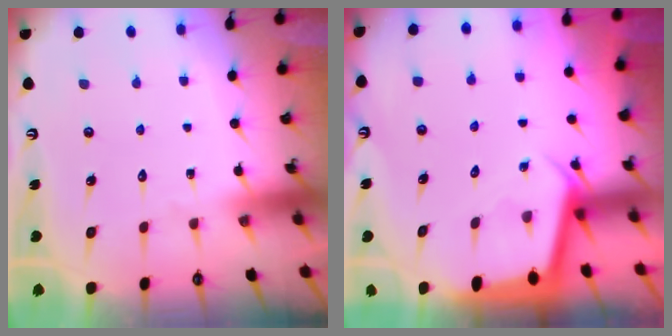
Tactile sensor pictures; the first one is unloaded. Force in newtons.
{"total": 2.5, "press": 2.5, "slide": 0.1}